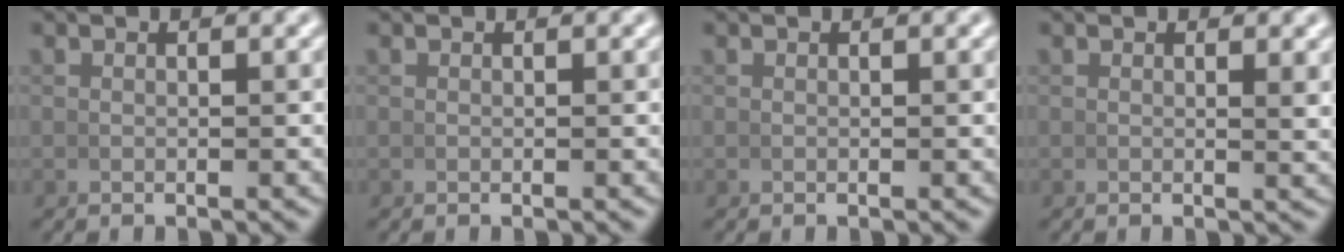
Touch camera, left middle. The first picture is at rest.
{"total": 0.0}
{"total": 0.0}
{"total": 0.8, "force": [0.6, -0.1, 0.6], "torque": [-0.011, -0.002, 0.010]}